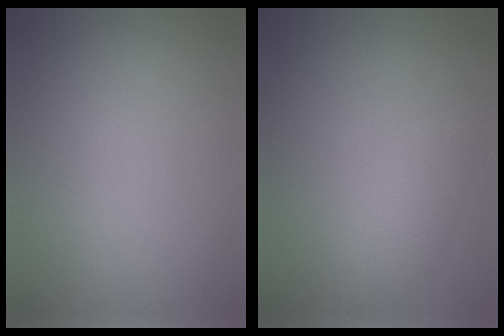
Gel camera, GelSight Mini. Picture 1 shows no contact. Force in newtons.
{"total": 1.9, "press": 1.9, "slide": 0.1}